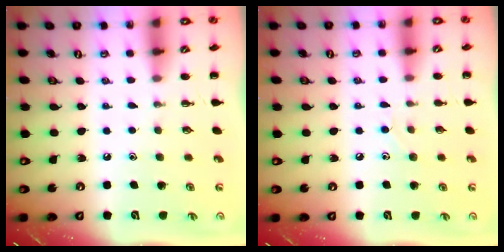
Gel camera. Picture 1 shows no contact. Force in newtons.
{"total": 4.7, "press": 4.4, "slide": 1.5}